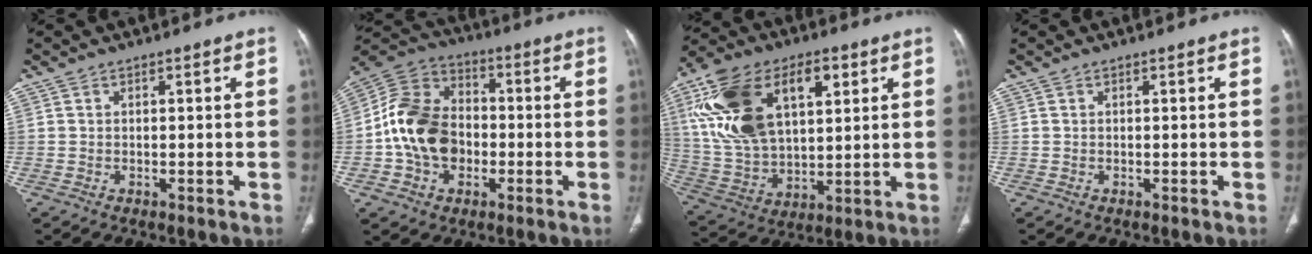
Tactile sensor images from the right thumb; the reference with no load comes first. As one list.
[{"total": 15.4, "force": [-2.2, 11.7, 9.6], "torque": [-0.155, 0.033, -0.046]}, {"total": 23.7, "force": [8.0, 13.8, 17.6], "torque": [-0.318, -0.004, 0.151]}, {"total": 0.0}]